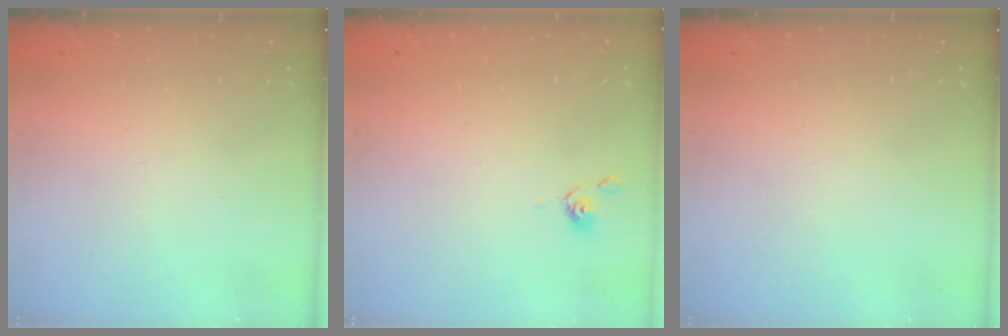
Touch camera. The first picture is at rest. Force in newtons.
{"total": 2.6, "press": 2.6, "slide": 0.4}
{"total": 0.0}